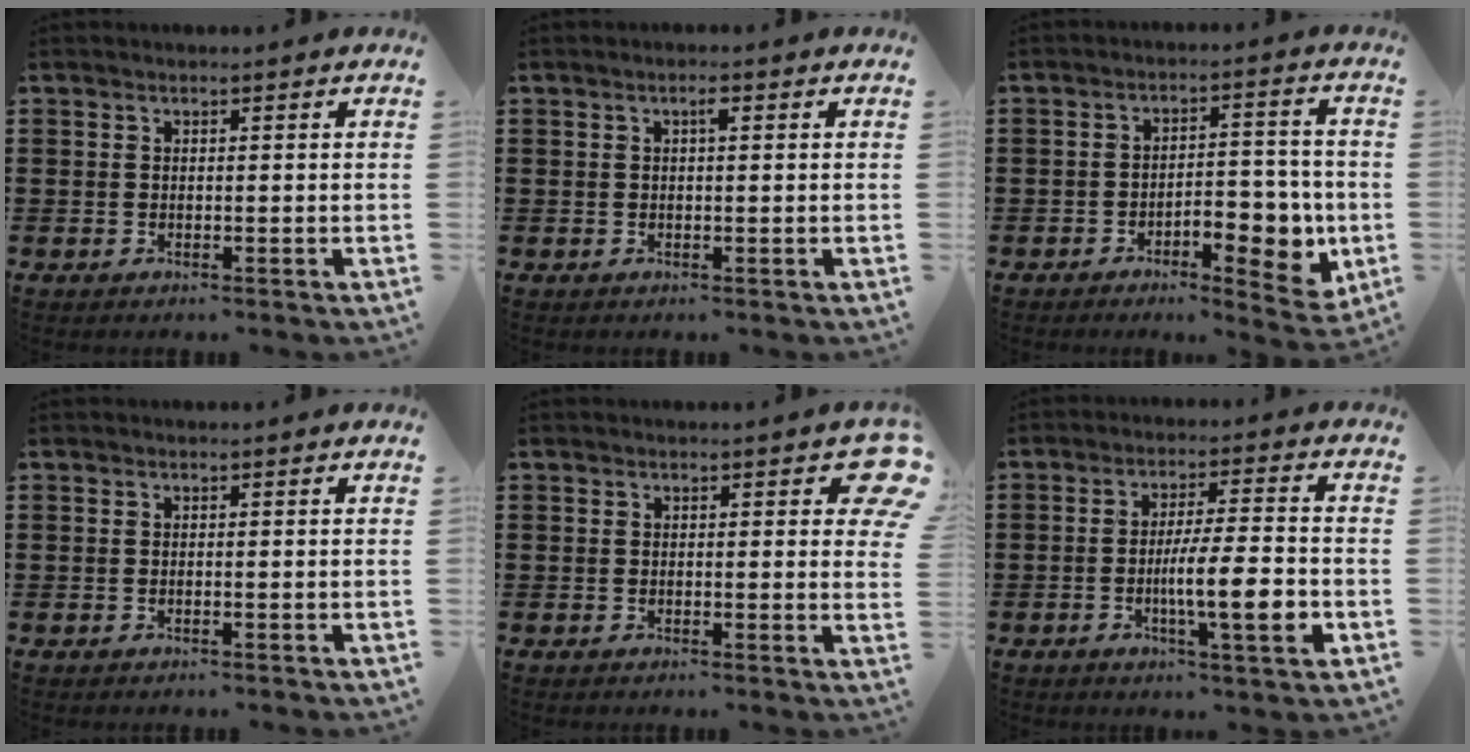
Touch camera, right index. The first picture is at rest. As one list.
[{"total": 1.4, "force": [0.4, 0.4, 1.3], "torque": [-0.027, 0.006, 0.006]}, {"total": 7.3, "force": [-2.9, 3.6, 5.7], "torque": [-0.069, 0.000, -0.050]}, {"total": 0.0}, {"total": 3.2, "force": [1.6, 1.4, 2.4], "torque": [-0.022, -0.002, 0.021]}, {"total": 9.7, "force": [-2.7, 1.4, 9.2], "torque": [-0.148, -0.007, -0.047]}]